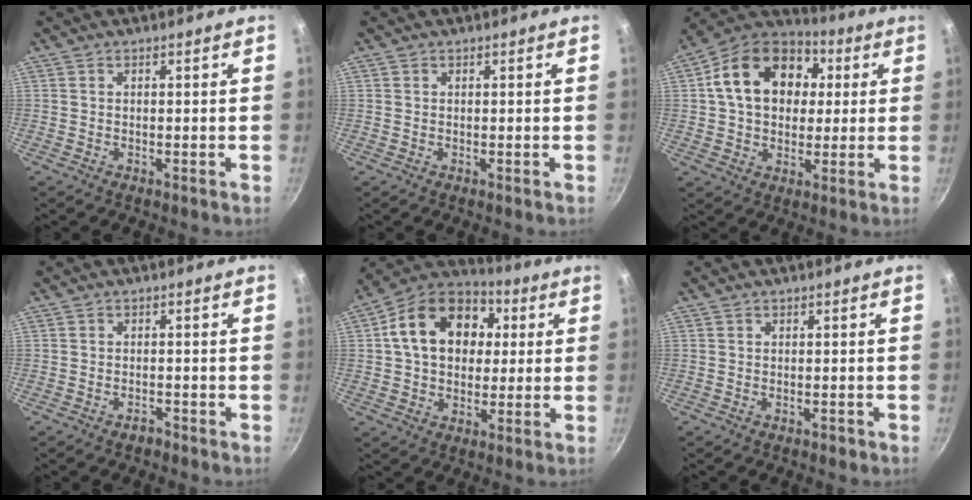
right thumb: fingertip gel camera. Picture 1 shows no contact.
{"total": 0.0}
{"total": 18.8, "force": [4.1, 14.0, 11.9], "torque": [-0.183, 0.025, 0.056]}
{"total": 1.4, "force": [-1.2, 0.7, 0.4], "torque": [0.000, 0.017, -0.017]}
{"total": 18.0, "force": [3.7, 13.4, 11.4], "torque": [-0.171, 0.027, 0.048]}
{"total": 1.0, "force": [-0.6, 0.6, 0.6], "torque": [-0.005, 0.007, -0.008]}